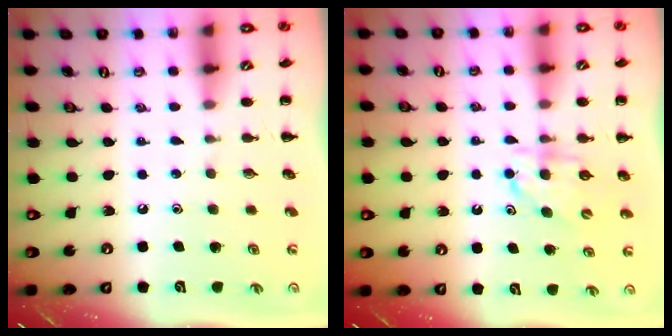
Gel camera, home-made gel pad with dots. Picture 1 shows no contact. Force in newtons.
{"total": 5.3, "press": 5.3, "slide": 0.7}